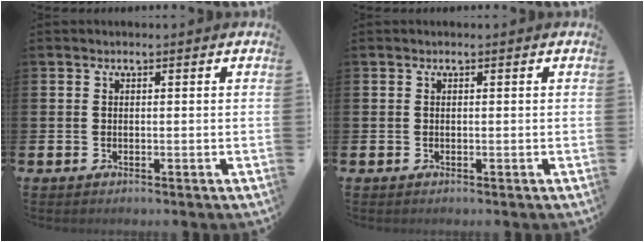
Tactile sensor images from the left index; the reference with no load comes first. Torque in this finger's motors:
{"motor_torque": [-0.02, -0.01, 0.01, 0.00]}